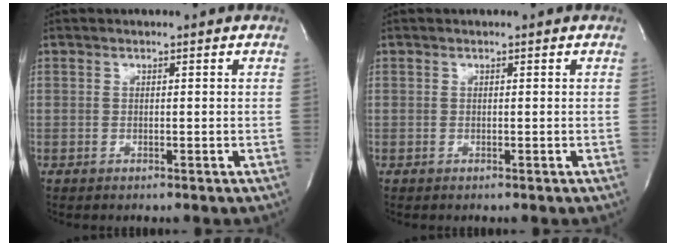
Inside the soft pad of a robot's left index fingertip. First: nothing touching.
{"total": 0.0}